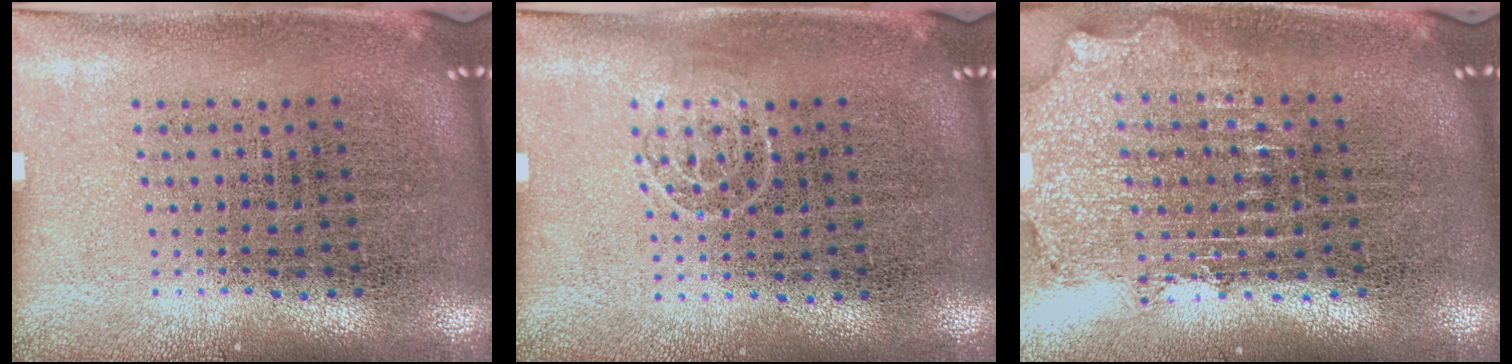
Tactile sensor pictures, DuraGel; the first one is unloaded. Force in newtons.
{"total": 0.7, "press": 0.5, "slide": 0.5}
{"total": 2.1, "press": 1.6, "slide": 1.4}